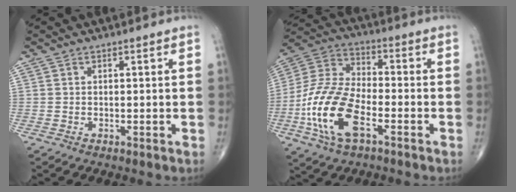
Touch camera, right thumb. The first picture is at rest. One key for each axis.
{"total": 17.0, "fx": -5.9, "fy": 8.3, "fz": 13.6, "tx": -0.284, "ty": 0.024, "tz": -0.117}